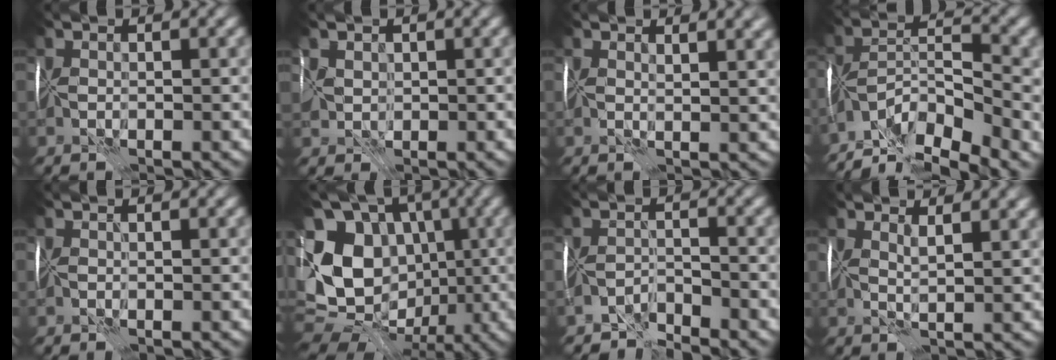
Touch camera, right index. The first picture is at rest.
{"total": 2.4, "force": [0.8, 1.7, 1.6], "torque": [-0.033, 0.005, 0.017]}
{"total": 2.2, "force": [1.6, 0.0, 1.5], "torque": [-0.022, -0.002, 0.034]}
{"total": 7.8, "force": [-6.6, 0.7, 4.1], "torque": [-0.045, -0.001, -0.124]}
{"total": 0.0}
{"total": 13.2, "force": [-1.2, 10.1, 8.5], "torque": [-0.162, 0.012, -0.021]}
{"total": 3.3, "force": [-2.7, -1.6, -1.1], "torque": [0.032, 0.000, -0.055]}
{"total": 1.8, "force": [1.2, -0.5, 1.2], "torque": [-0.023, -0.005, 0.023]}